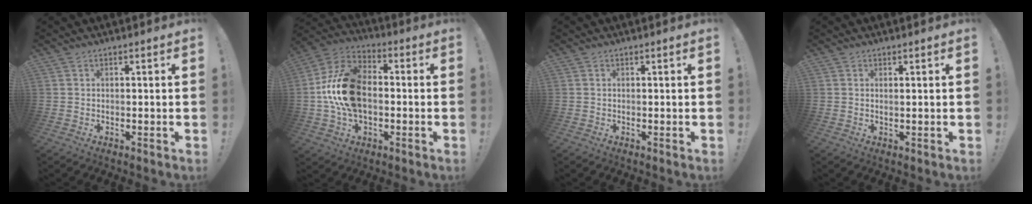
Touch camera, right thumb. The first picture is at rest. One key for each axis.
{"total": 19.5, "fx": -1.2, "fy": 13.0, "fz": 14.5, "tx": -0.259, "ty": 0.031, "tz": -0.011}
{"total": 0.0}
{"total": 1.0, "fx": 0.8, "fy": -0.1, "fz": 0.7, "tx": 0.002, "ty": -0.006, "tz": 0.011}